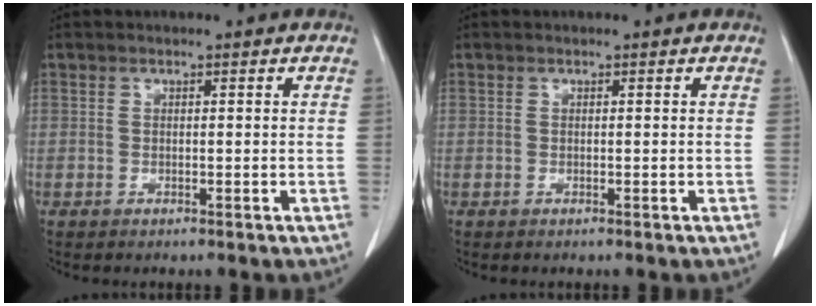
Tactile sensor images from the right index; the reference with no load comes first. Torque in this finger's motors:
{"motor_torque": [0.00, 0.00, 0.00, 0.00]}